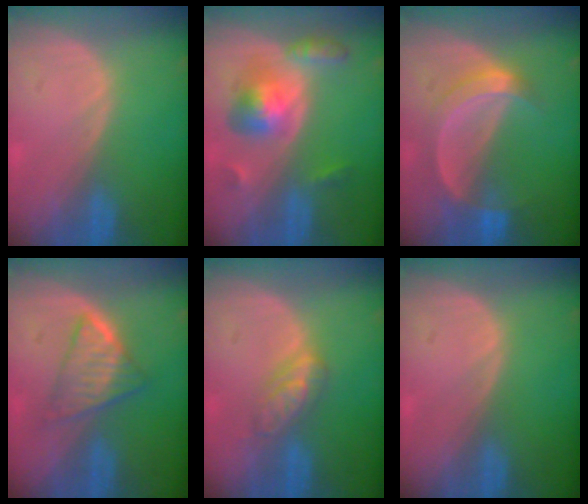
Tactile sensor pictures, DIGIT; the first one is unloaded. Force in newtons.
{"total": 6.5, "press": 6.5, "slide": 0.4}
{"total": 5.9, "press": 5.5, "slide": 2.1}
{"total": 5.7, "press": 5.5, "slide": 1.6}
{"total": 4.7, "press": 4.4, "slide": 1.4}
{"total": 0.0}